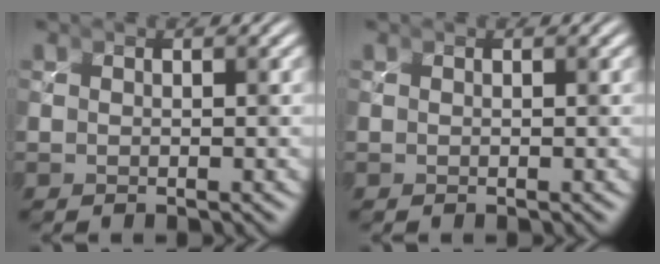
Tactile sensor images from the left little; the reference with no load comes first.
{"total": 0.0}